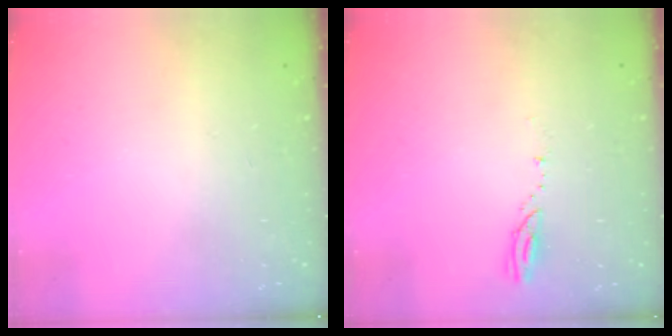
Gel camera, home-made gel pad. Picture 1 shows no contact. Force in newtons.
{"total": 3.4, "press": 3.4, "slide": 0.3}